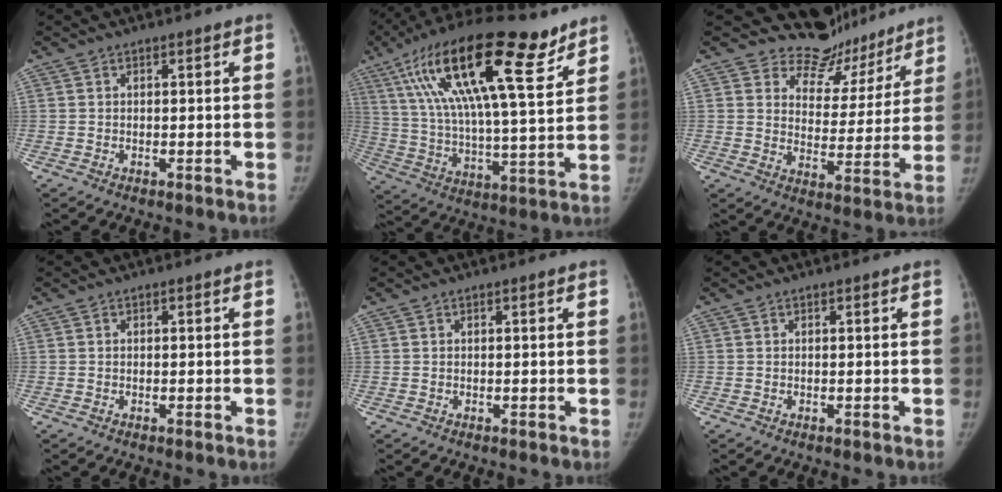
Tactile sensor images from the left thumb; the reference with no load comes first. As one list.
[{"total": 25.6, "force": [14.1, 7.2, 20.1], "torque": [-0.351, -0.024, 0.241]}, {"total": 13.3, "force": [12.0, 5.8, 0.7], "torque": [0.043, -0.097, 0.160]}, {"total": 0.0}, {"total": 0.0}, {"total": 0.0}]